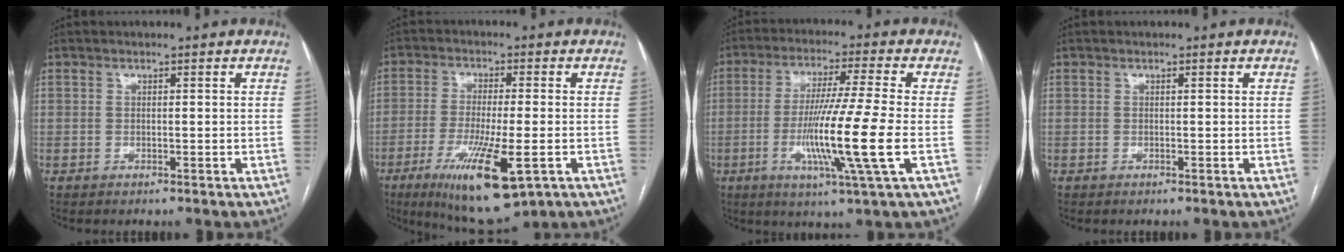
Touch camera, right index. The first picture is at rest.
{"total": 13.6, "force": [-6.0, 2.5, 11.9], "torque": [-0.214, -0.038, -0.092]}
{"total": 13.0, "force": [-2.9, -1.6, 12.6], "torque": [-0.240, -0.023, -0.058]}
{"total": 0.0}